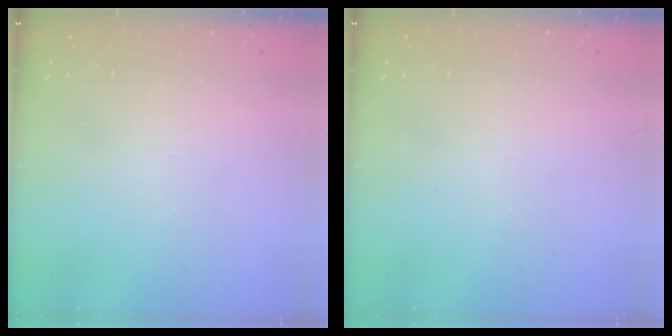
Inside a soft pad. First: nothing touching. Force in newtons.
{"total": 0.0}